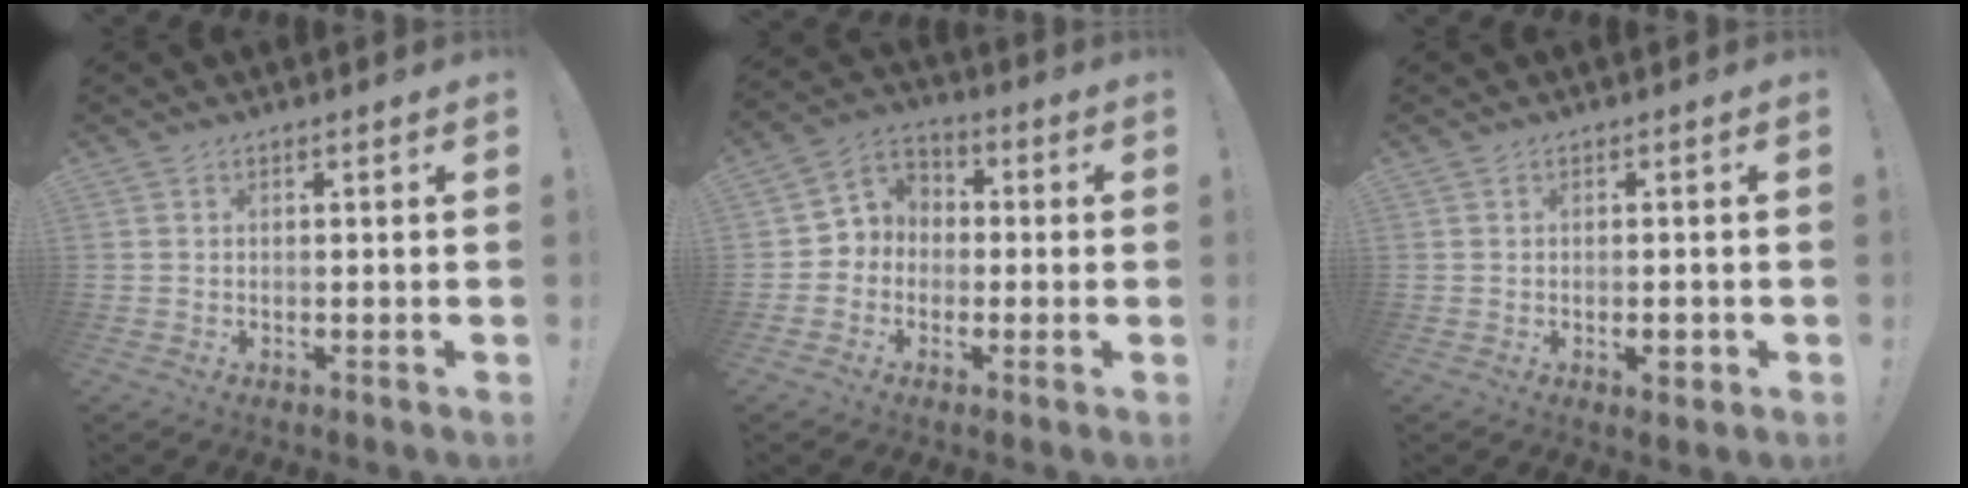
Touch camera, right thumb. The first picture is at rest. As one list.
[{"total": 6.7, "force": [-1.7, 6.4, 1.2], "torque": [-0.010, 0.019, -0.025]}, {"total": 2.2, "force": [-0.8, 1.1, 1.7], "torque": [-0.020, 0.001, -0.014]}]